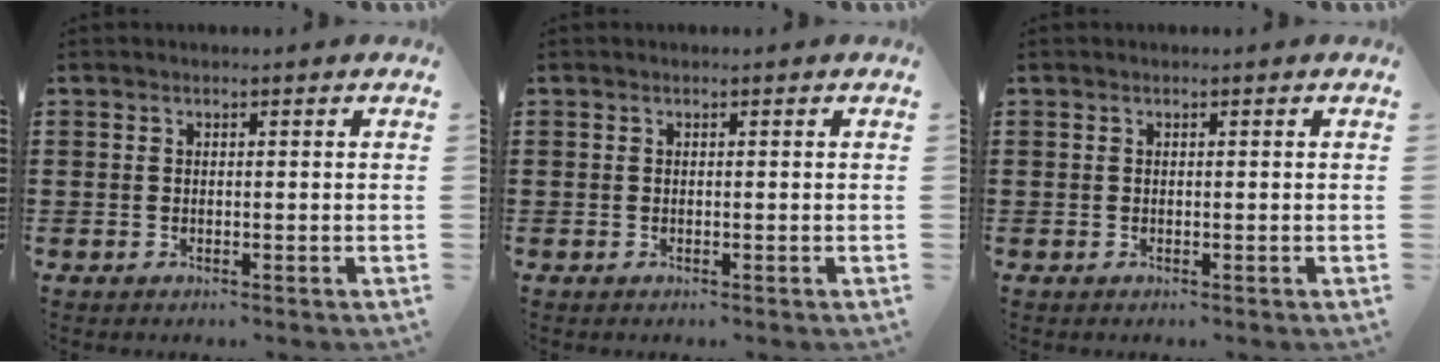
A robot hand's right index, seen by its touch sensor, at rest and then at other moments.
{"total": 0.0}
{"total": 0.0}